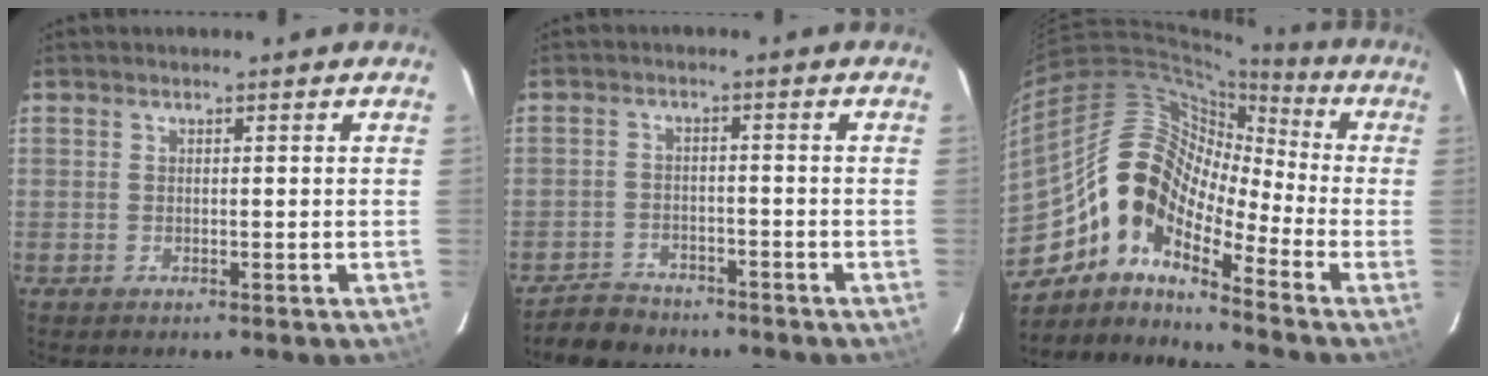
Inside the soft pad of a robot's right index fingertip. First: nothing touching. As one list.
[{"total": 6.3, "force": [-5.4, 3.0, 0.9], "torque": [-0.043, 0.007, -0.087]}, {"total": 13.8, "force": [-7.3, 6.7, 9.6], "torque": [-0.154, 0.012, -0.156]}]